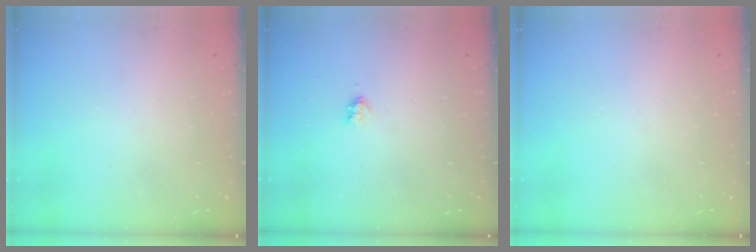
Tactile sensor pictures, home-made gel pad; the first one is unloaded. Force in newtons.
{"total": 1.9, "press": 1.8, "slide": 0.4}
{"total": 0.0}